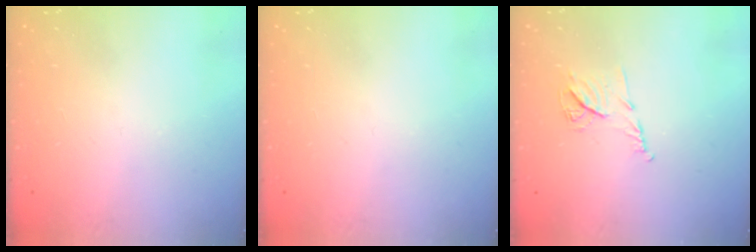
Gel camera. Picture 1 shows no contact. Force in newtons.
{"total": 0.0}
{"total": 7.9, "press": 7.9, "slide": 0.3}